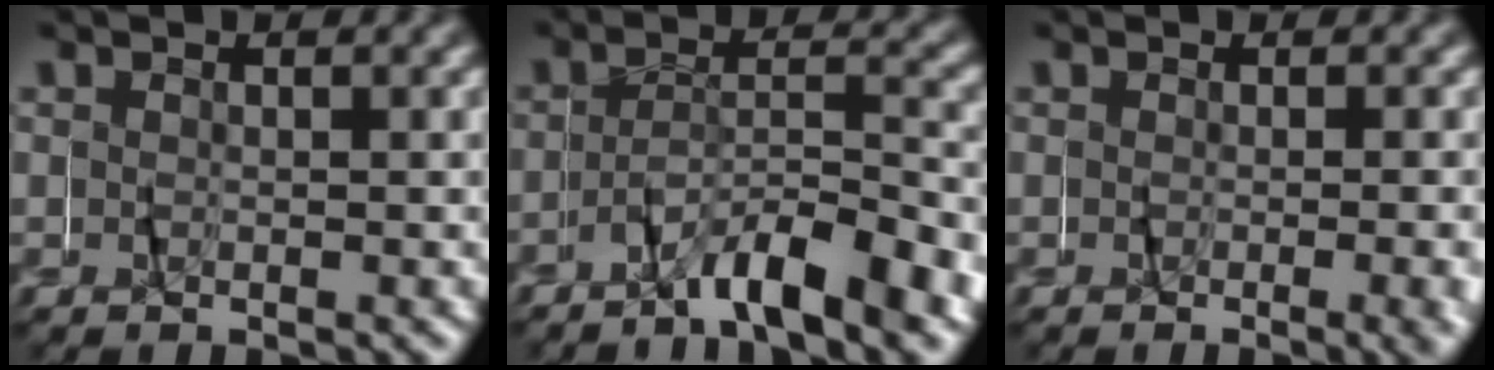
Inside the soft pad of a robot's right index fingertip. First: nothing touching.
{"total": 5.3, "force": [-5.0, -0.6, 1.7], "torque": [-0.035, 0.003, -0.090]}
{"total": 1.6, "force": [-0.8, -0.6, 1.3], "torque": [-0.023, -0.009, -0.008]}